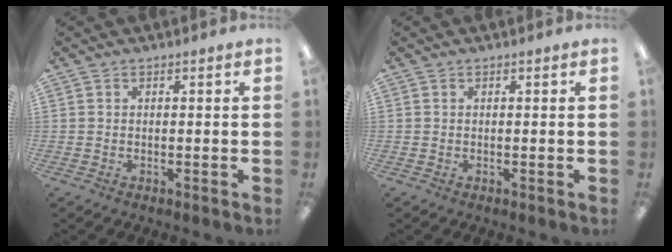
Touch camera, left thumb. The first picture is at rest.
{"total": 0.0}